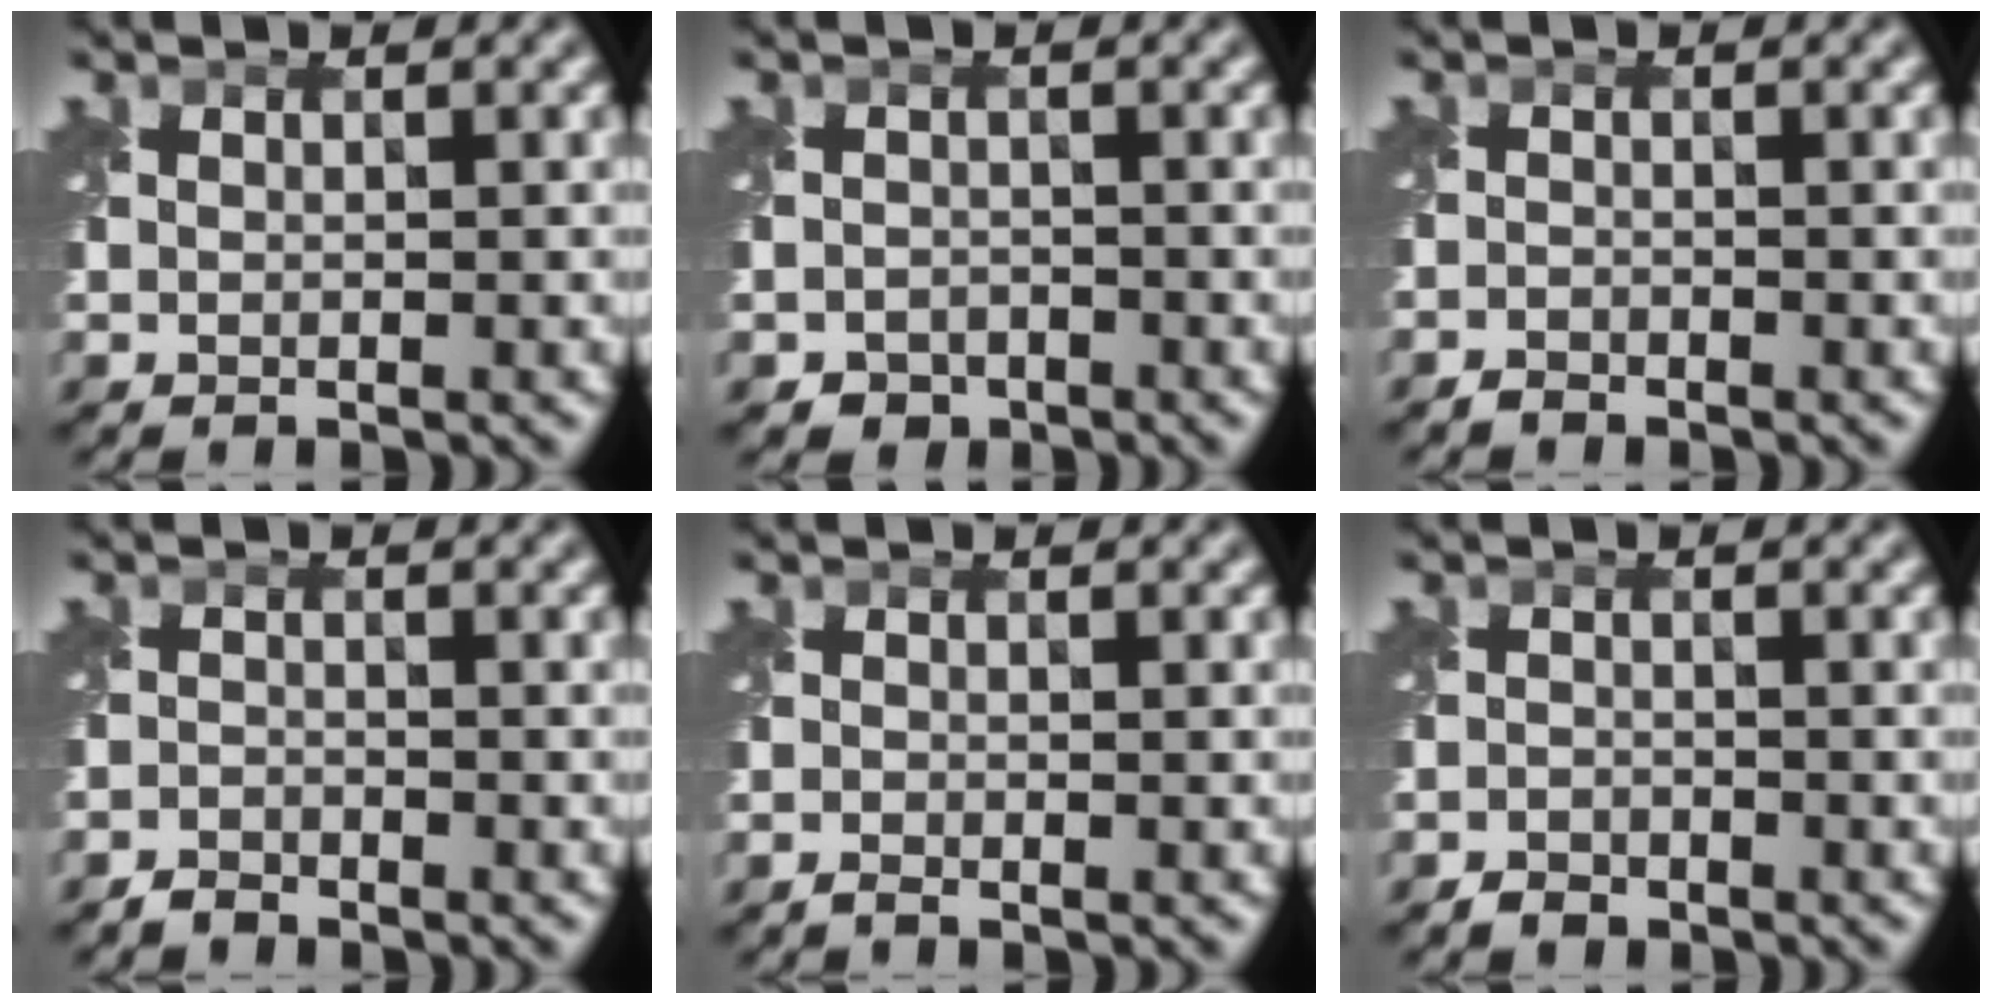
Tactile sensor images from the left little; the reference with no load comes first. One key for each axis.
{"total": 1.6, "fx": -1.2, "fy": 1.1, "fz": 0.2, "tx": 0.001, "ty": -0.005, "tz": -0.023}
{"total": 0.9, "fx": -0.9, "fy": 0.2, "fz": 0.0, "tx": 0.001, "ty": -0.003, "tz": -0.020}
{"total": 1.3, "fx": -1.2, "fy": 0.2, "fz": 0.0, "tx": 0.002, "ty": -0.001, "tz": -0.030}
{"total": 0.7, "fx": -0.7, "fy": 0.0, "fz": 0.3, "tx": -0.005, "ty": -0.007, "tz": -0.017}
{"total": 1.2, "fx": -1.1, "fy": 0.5, "fz": 0.0, "tx": 0.002, "ty": -0.001, "tz": -0.024}